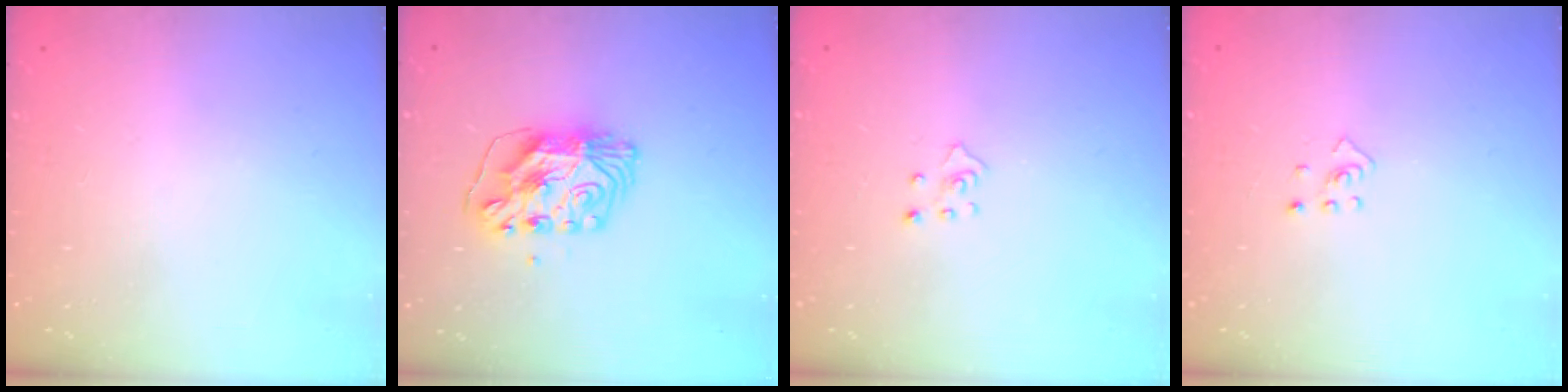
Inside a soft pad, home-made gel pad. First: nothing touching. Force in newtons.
{"total": 9.6, "press": 9.6, "slide": 0.9}
{"total": 3.7, "press": 3.6, "slide": 0.4}
{"total": 2.5, "press": 2.4, "slide": 0.8}